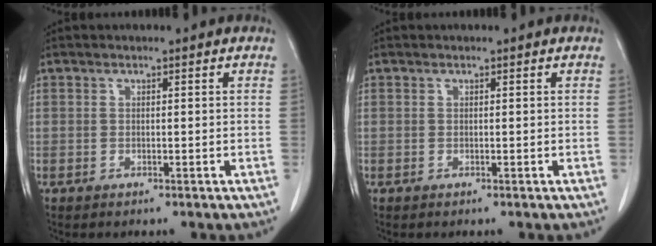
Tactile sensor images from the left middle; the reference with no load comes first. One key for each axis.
{"total": 0.0}